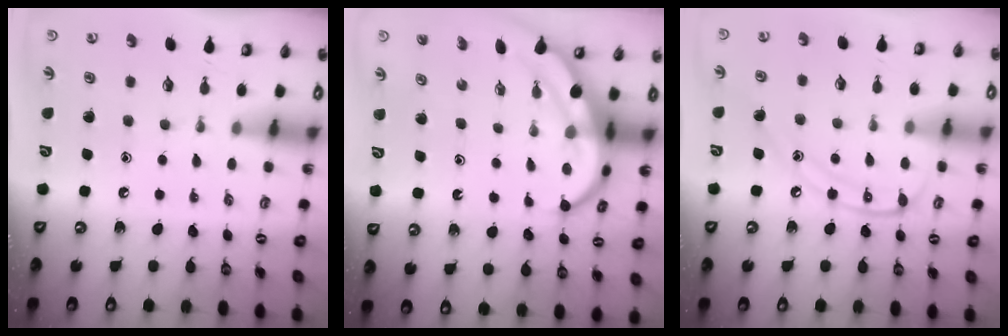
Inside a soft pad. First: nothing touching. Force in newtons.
{"total": 9.3, "press": 9.2, "slide": 0.9}
{"total": 12.5, "press": 12.4, "slide": 1.4}